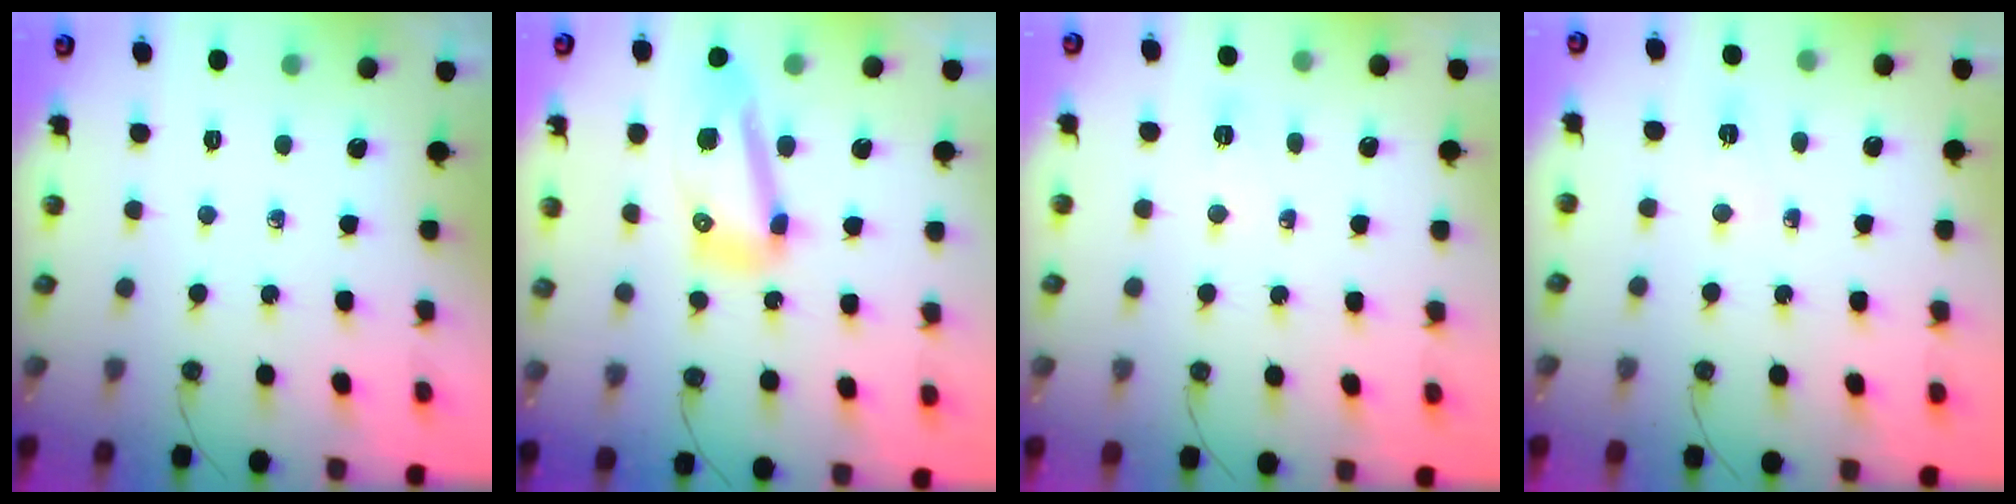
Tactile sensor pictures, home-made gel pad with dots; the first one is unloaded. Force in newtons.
{"total": 11.9, "press": 11.8, "slide": 1.3}
{"total": 16.2, "press": 4.9, "slide": 15.5}
{"total": 2.7, "press": 2.5, "slide": 1.1}